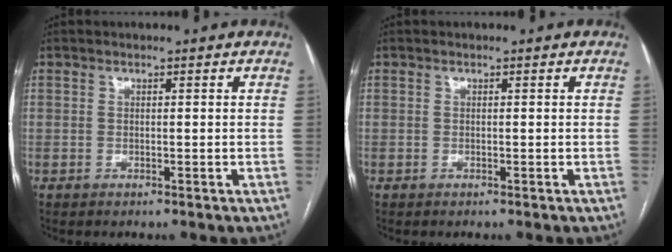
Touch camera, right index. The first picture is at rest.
{"total": 0.0}